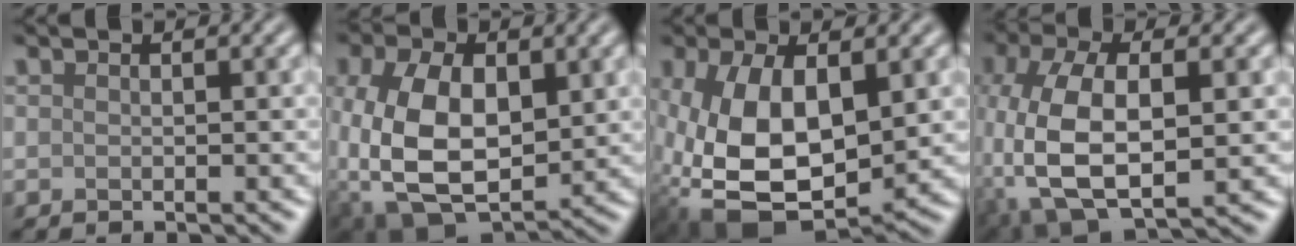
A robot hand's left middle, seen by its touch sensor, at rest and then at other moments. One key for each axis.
{"total": 10.2, "fx": 0.1, "fy": 6.4, "fz": 7.9, "tx": -0.173, "ty": -0.004, "tz": 0.007}
{"total": 12.6, "fx": -1.0, "fy": 7.4, "fz": 10.2, "tx": -0.226, "ty": -0.033, "tz": -0.002}
{"total": 10.9, "fx": -2.1, "fy": 5.6, "fz": 9.1, "tx": -0.207, "ty": -0.008, "tz": -0.037}